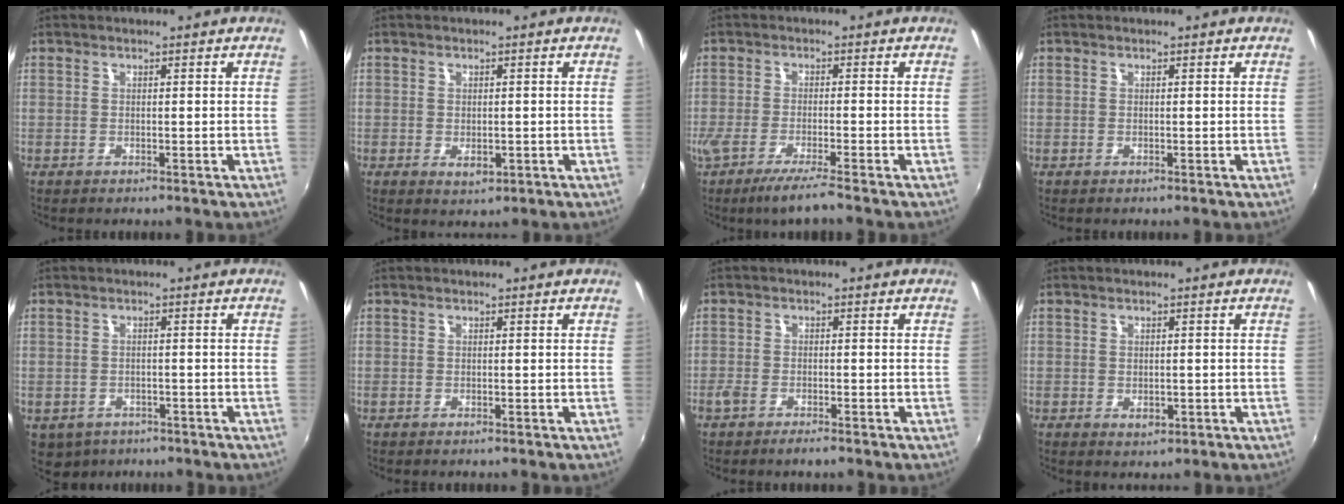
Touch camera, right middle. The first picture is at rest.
{"total": 2.5, "force": [-0.6, 1.5, 1.9], "torque": [-0.031, -0.005, -0.006]}
{"total": 6.2, "force": [-4.7, -0.4, 3.9], "torque": [-0.081, -0.028, -0.087]}
{"total": 0.0}
{"total": 5.5, "force": [-3.0, 3.9, 2.4], "torque": [-0.056, -0.016, -0.036]}
{"total": 0.0}
{"total": 3.3, "force": [-2.5, 0.8, 2.0], "torque": [-0.051, -0.009, -0.050]}
{"total": 1.9, "force": [-0.5, 1.3, 1.3], "torque": [-0.021, -0.003, -0.006]}